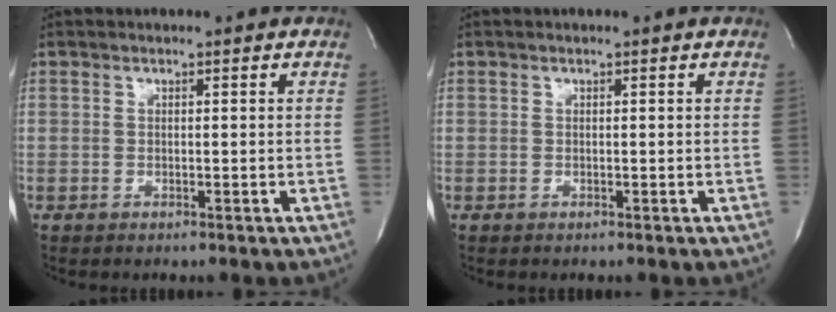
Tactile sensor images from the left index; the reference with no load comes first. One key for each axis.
{"total": 0.0}